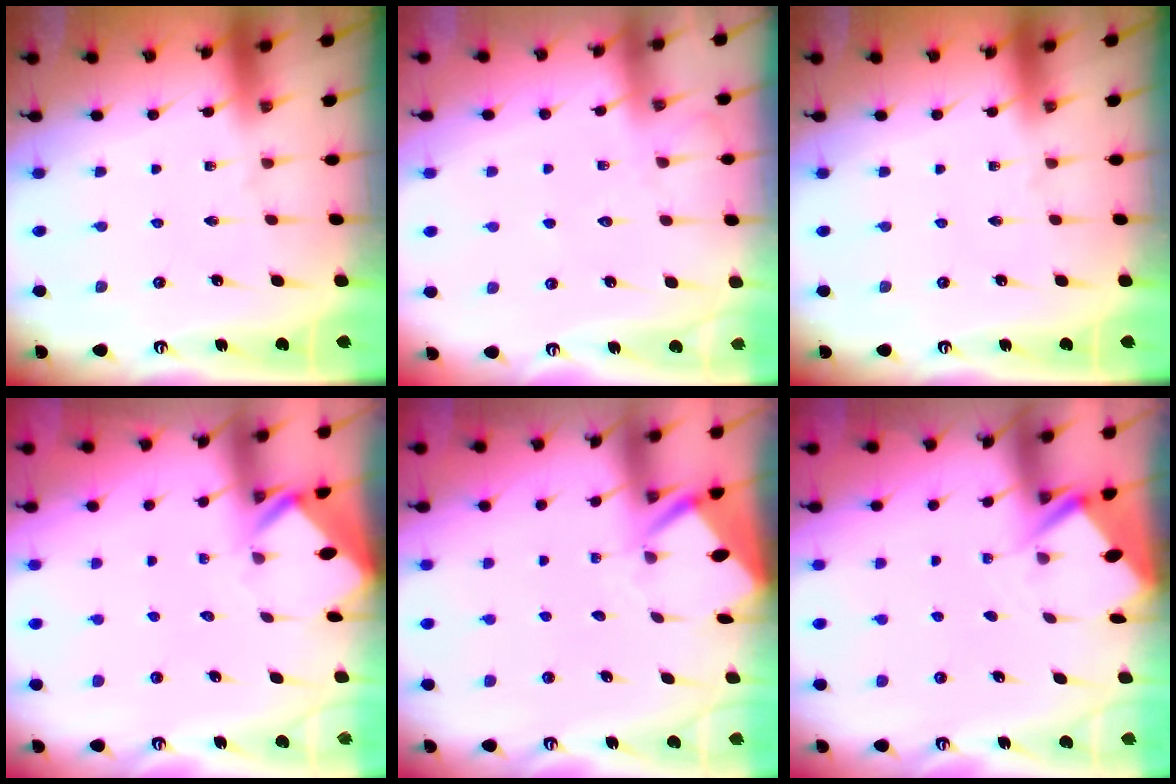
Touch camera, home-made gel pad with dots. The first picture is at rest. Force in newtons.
{"total": 9.3, "press": 9.2, "slide": 0.9}
{"total": 0.0}
{"total": 2.6, "press": 2.6, "slide": 0.1}
{"total": 3.8, "press": 3.8, "slide": 0.3}
{"total": 2.9, "press": 2.9, "slide": 0.4}